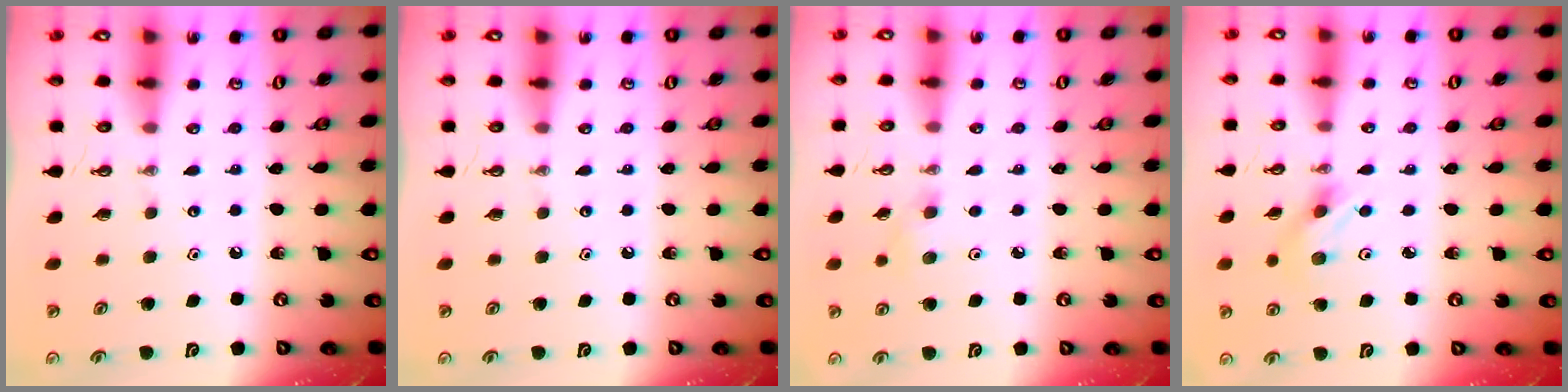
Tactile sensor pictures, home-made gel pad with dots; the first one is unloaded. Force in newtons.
{"total": 0.0}
{"total": 6.2, "press": 4.8, "slide": 3.9}
{"total": 3.8, "press": 3.8, "slide": 0.3}